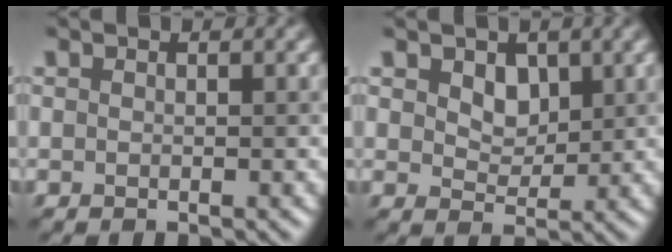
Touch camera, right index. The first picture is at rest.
{"total": 2.5, "force": [1.1, 1.8, 1.4], "torque": [-0.030, -0.006, 0.014]}